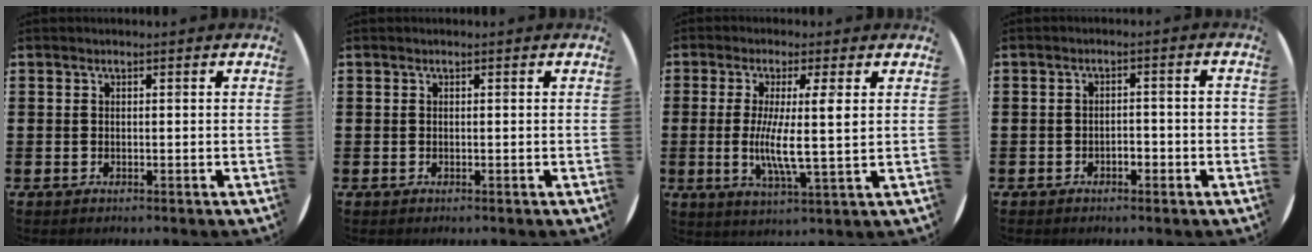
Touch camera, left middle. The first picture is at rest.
{"total": 0.0}
{"total": 7.0, "force": [0.7, 0.4, 6.9], "torque": [-0.120, -0.009, 0.006]}
{"total": 1.8, "force": [-1.1, 1.0, 1.1], "torque": [-0.022, 0.003, -0.026]}